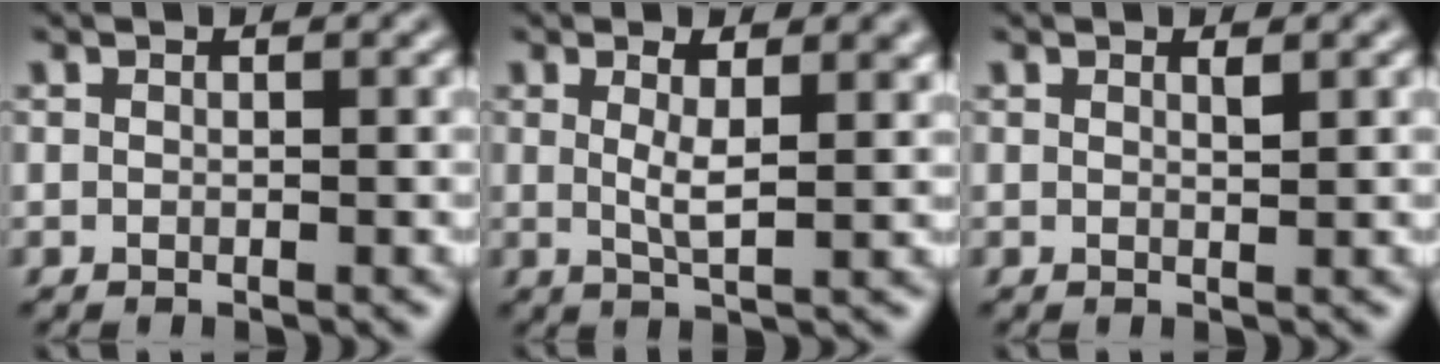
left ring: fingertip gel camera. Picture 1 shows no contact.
{"total": 3.5, "force": [1.1, 1.0, 3.2], "torque": [-0.054, -0.001, 0.018]}
{"total": 0.6, "force": [0.5, 0.1, 0.4], "torque": [-0.006, -0.003, 0.007]}